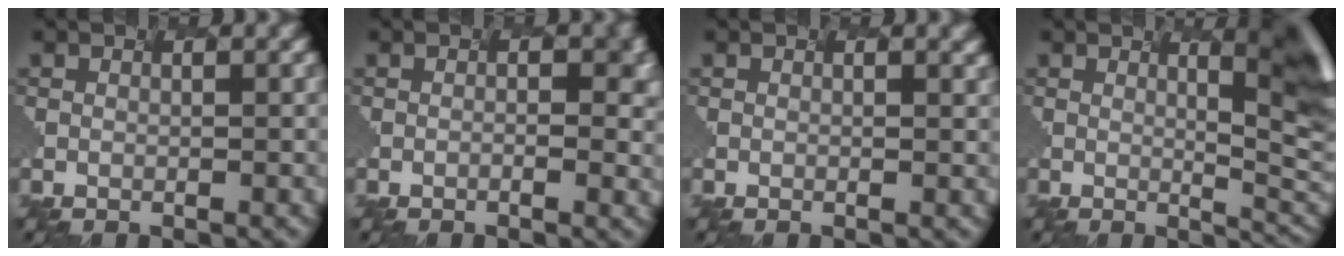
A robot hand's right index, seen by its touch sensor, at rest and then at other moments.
{"total": 1.2, "force": [-0.3, -0.1, 1.1], "torque": [-0.023, 0.000, 0.005]}
{"total": 1.1, "force": [0.6, 0.6, 0.7], "torque": [0.003, 0.010, -0.019]}
{"total": 7.8, "force": [2.2, 1.9, 7.2], "torque": [-0.059, 0.010, 0.034]}